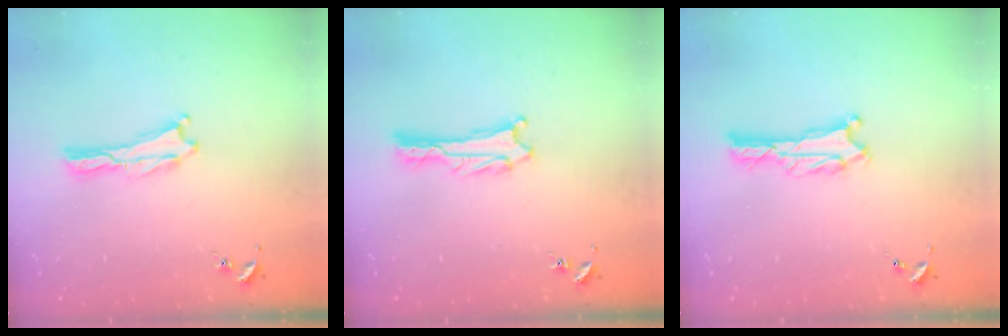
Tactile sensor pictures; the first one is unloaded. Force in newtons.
{"total": 1.3, "press": 1.3, "slide": 0.0}
{"total": 0.7, "press": 0.7, "slide": 0.1}